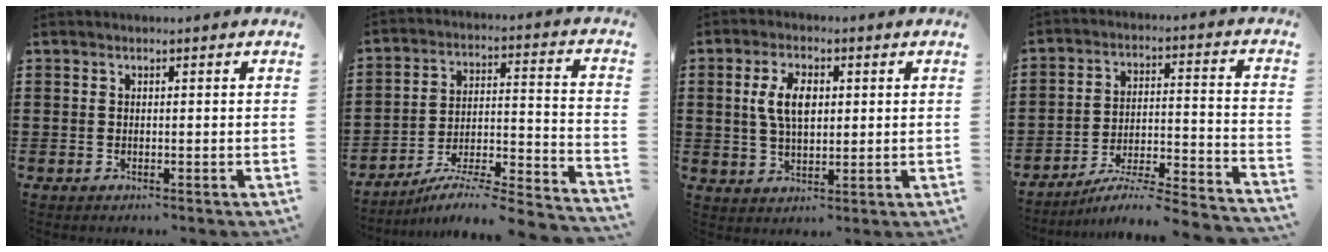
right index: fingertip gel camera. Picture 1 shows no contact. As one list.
[{"total": 5.7, "force": [-5.0, 0.1, 2.7], "torque": [-0.042, -0.012, -0.101]}, {"total": 6.2, "force": [1.2, 3.3, 5.1], "torque": [-0.115, 0.011, 0.017]}, {"total": 5.4, "force": [-4.9, -0.1, 2.3], "torque": [-0.036, -0.013, -0.098]}]